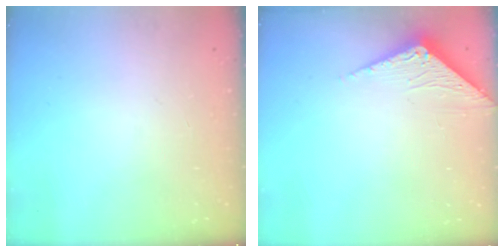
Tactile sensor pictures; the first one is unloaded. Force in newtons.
{"total": 3.4, "press": 3.4, "slide": 0.3}